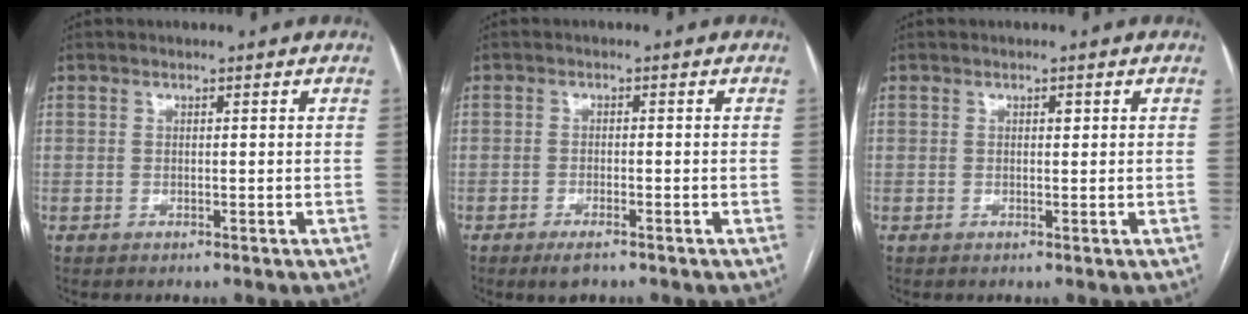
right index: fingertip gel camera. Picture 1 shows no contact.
{"total": 3.0, "force": [-2.1, 0.8, 2.0], "torque": [-0.039, -0.003, -0.035]}
{"total": 0.7, "force": [0.3, 0.4, 0.5], "torque": [-0.009, 0.000, 0.003]}